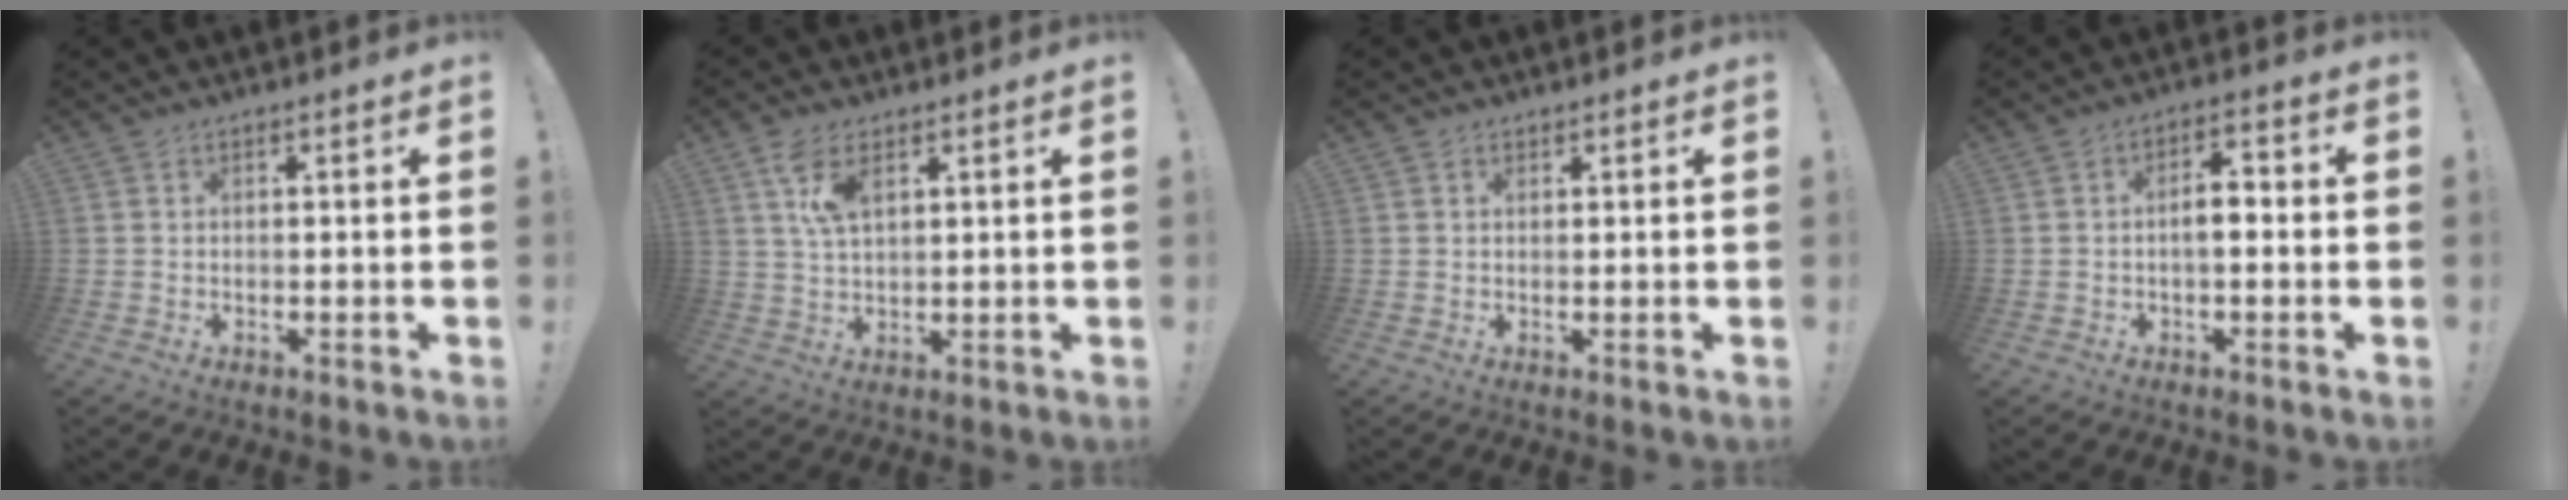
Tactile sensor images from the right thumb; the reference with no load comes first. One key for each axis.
{"total": 7.2, "fx": 3.5, "fy": 3.3, "fz": 5.4, "tx": -0.106, "ty": -0.008, "tz": 0.061}
{"total": 0.9, "fx": 0.6, "fy": 0.6, "fz": 0.2, "tx": 0.005, "ty": -0.003, "tz": 0.010}
{"total": 5.5, "fx": -1.0, "fy": 2.8, "fz": 4.7, "tx": -0.076, "ty": 0.015, "tz": -0.021}